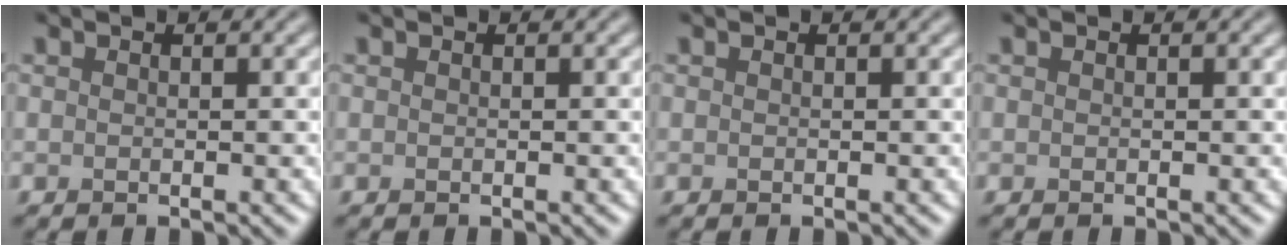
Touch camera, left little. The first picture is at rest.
{"total": 0.0}
{"total": 0.0}
{"total": 0.0}